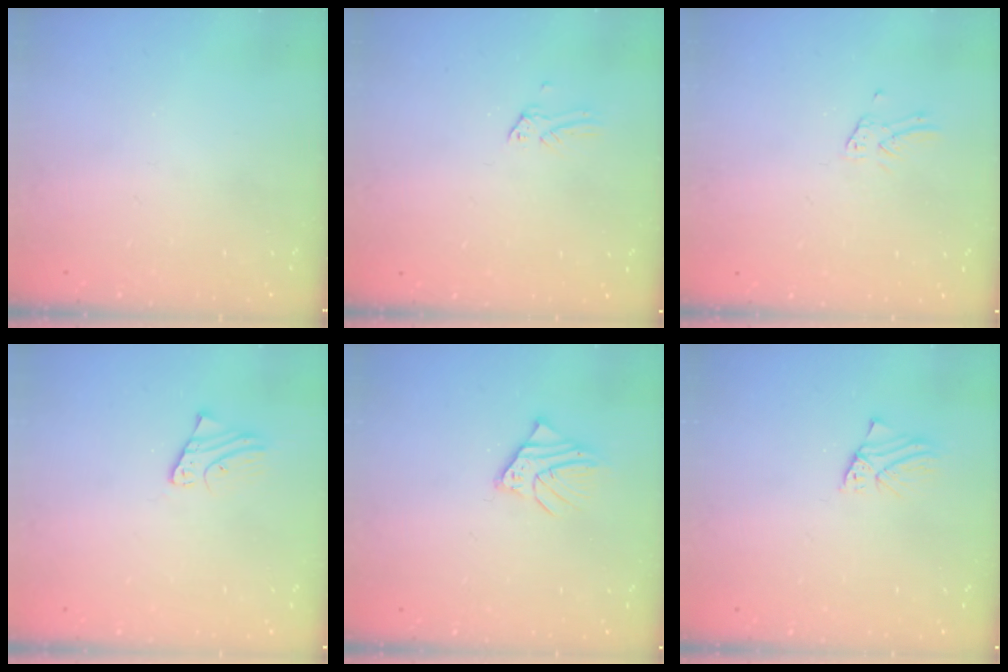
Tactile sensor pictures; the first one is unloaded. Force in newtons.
{"total": 0.0}
{"total": 1.1, "press": 1.1, "slide": 0.1}
{"total": 1.9, "press": 1.9, "slide": 0.2}
{"total": 4.2, "press": 4.1, "slide": 0.5}
{"total": 1.2, "press": 1.2, "slide": 0.1}